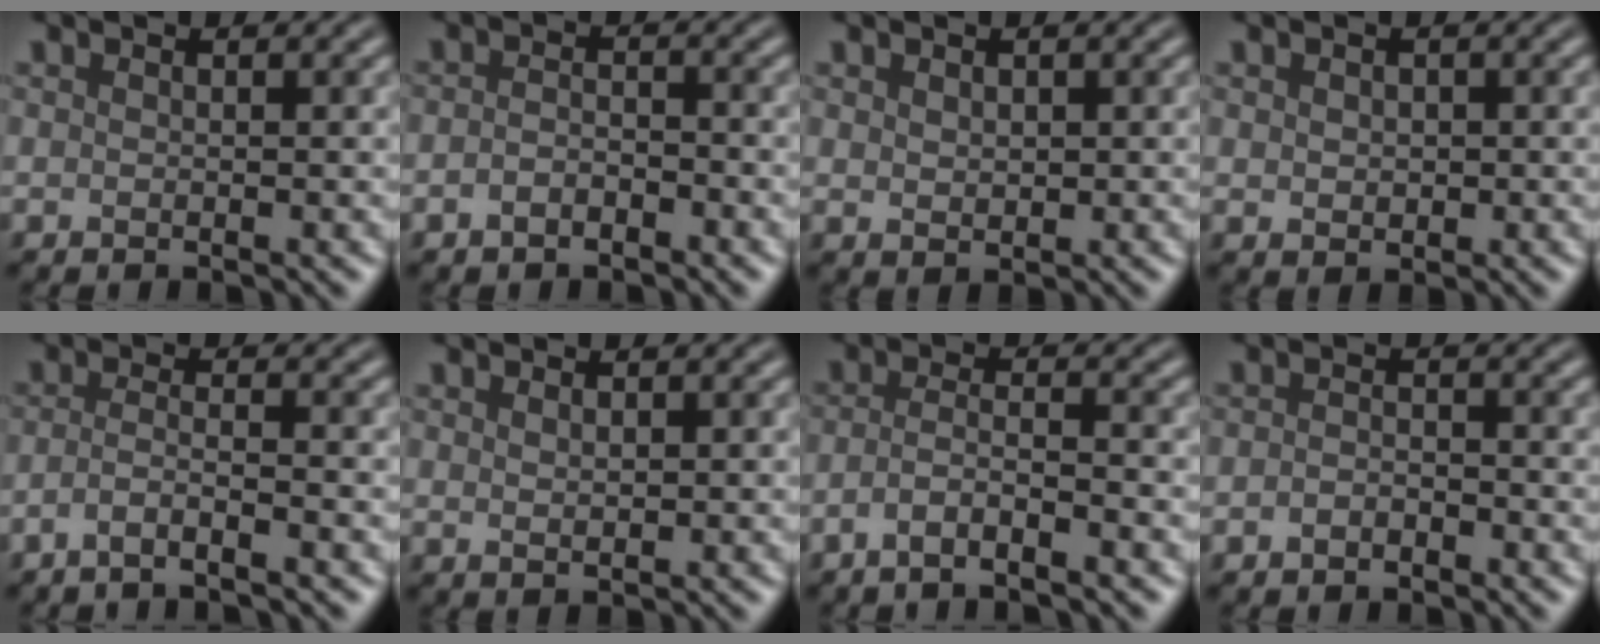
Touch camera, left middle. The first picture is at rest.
{"total": 1.7, "force": [-1.0, 0.9, 1.1], "torque": [-0.022, 0.002, -0.023]}
{"total": 1.1, "force": [0.5, 0.8, 0.6], "torque": [-0.011, -0.003, 0.013]}
{"total": 1.2, "force": [0.2, 1.0, 0.6], "torque": [-0.010, -0.002, 0.005]}
{"total": 2.6, "force": [-1.6, 0.5, 2.0], "torque": [-0.031, -0.001, -0.046]}
{"total": 0.8, "force": [0.4, 0.4, 0.6], "torque": [-0.014, -0.002, 0.011]}
{"total": 3.3, "force": [-1.9, 0.6, 2.6], "torque": [-0.046, 0.003, -0.049]}
{"total": 1.4, "force": [-0.8, 0.7, 0.9], "torque": [-0.018, 0.000, -0.018]}